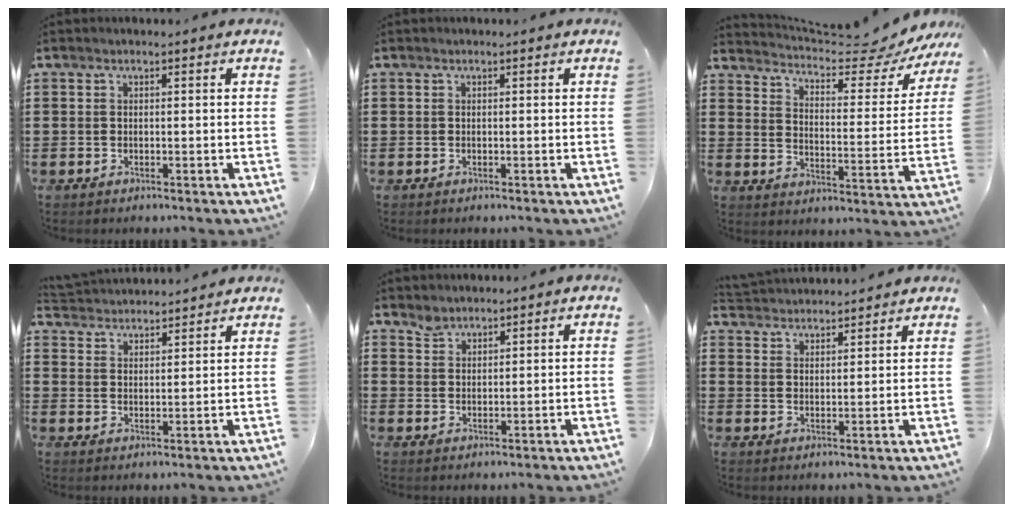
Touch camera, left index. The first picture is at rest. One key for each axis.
{"total": 0.0}
{"total": 6.0, "fx": 5.4, "fy": 0.7, "fz": 2.6, "tx": -0.053, "ty": -0.045, "tz": 0.083}
{"total": 3.8, "fx": 3.8, "fy": 0.2, "fz": -0.4, "tx": -0.010, "ty": -0.019, "tz": 0.068}
{"total": 2.1, "fx": 2.0, "fy": 0.8, "fz": 0.1, "tx": -0.006, "ty": 0.000, "tz": 0.040}
{"total": 3.5, "fx": 3.5, "fy": 0.1, "fz": -0.4, "tx": -0.007, "ty": -0.013, "tz": 0.063}